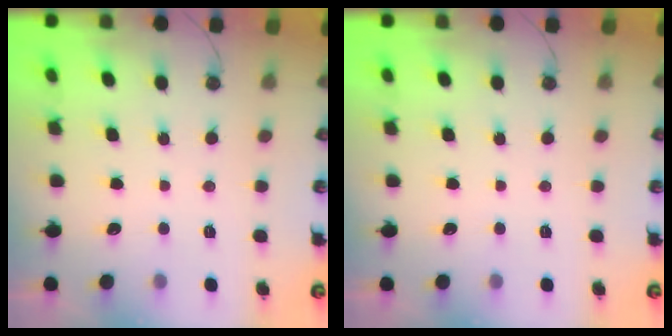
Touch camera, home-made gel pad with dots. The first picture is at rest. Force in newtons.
{"total": 0.0}